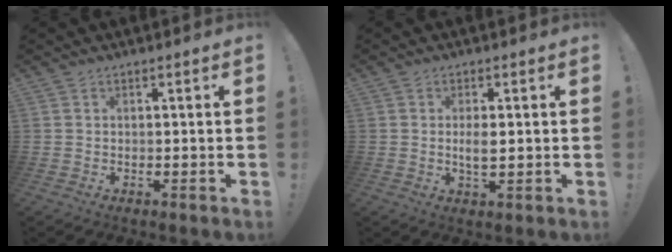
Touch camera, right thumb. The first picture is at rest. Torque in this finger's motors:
{"motor_torque": [-0.35, 0.08, 0.35, -0.30, 0.01]}